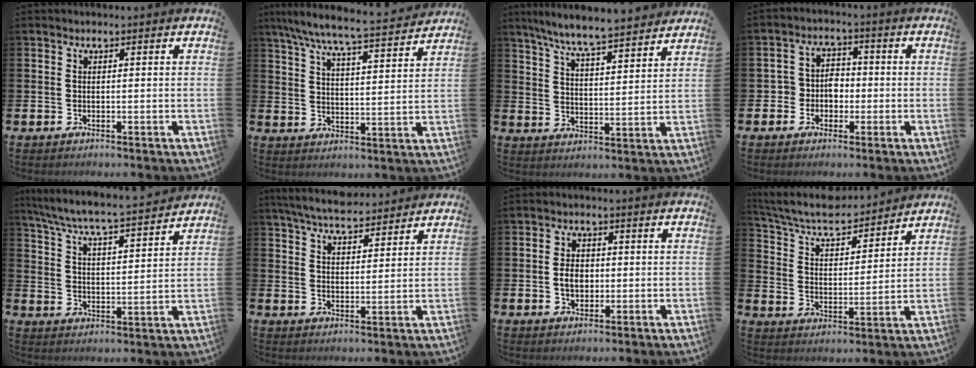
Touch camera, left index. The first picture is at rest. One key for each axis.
{"total": 7.9, "fx": 7.3, "fy": 0.3, "fz": 3.0, "tx": -0.077, "ty": -0.052, "tz": 0.125}
{"total": 7.7, "fx": 7.3, "fy": 0.1, "fz": 2.4, "tx": -0.073, "ty": -0.047, "tz": 0.129}
{"total": 3.6, "fx": -1.2, "fy": 3.3, "fz": 0.8, "tx": -0.022, "ty": 0.004, "tz": -0.033}
{"total": 7.0, "fx": 6.6, "fy": 0.0, "fz": 2.1, "tx": -0.069, "ty": -0.052, "tz": 0.113}
{"total": 6.3, "fx": 6.0, "fy": 1.1, "fz": 1.5, "tx": -0.039, "ty": -0.027, "tz": 0.106}
{"total": 3.2, "fx": -0.2, "fy": 2.5, "fz": 2.1, "tx": -0.019, "ty": 0.000, "tz": -0.012}
{"total": 7.5, "fx": 6.9, "fy": 1.6, "fz": 2.4, "tx": -0.076, "ty": -0.049, "tz": 0.119}